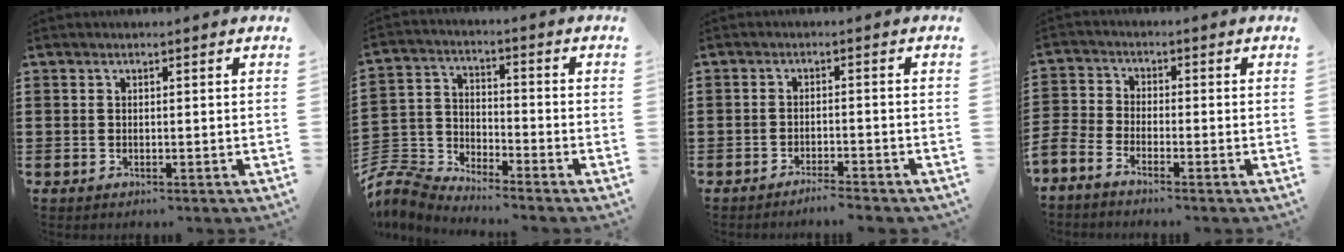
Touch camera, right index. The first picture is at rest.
{"total": 5.5, "force": [-5.4, 1.1, 0.7], "torque": [-0.051, -0.009, -0.119]}
{"total": 2.4, "force": [-2.3, -0.2, 0.6], "torque": [-0.013, 0.000, -0.046]}
{"total": 2.7, "force": [-2.7, 0.1, 0.5], "torque": [-0.032, -0.006, -0.062]}